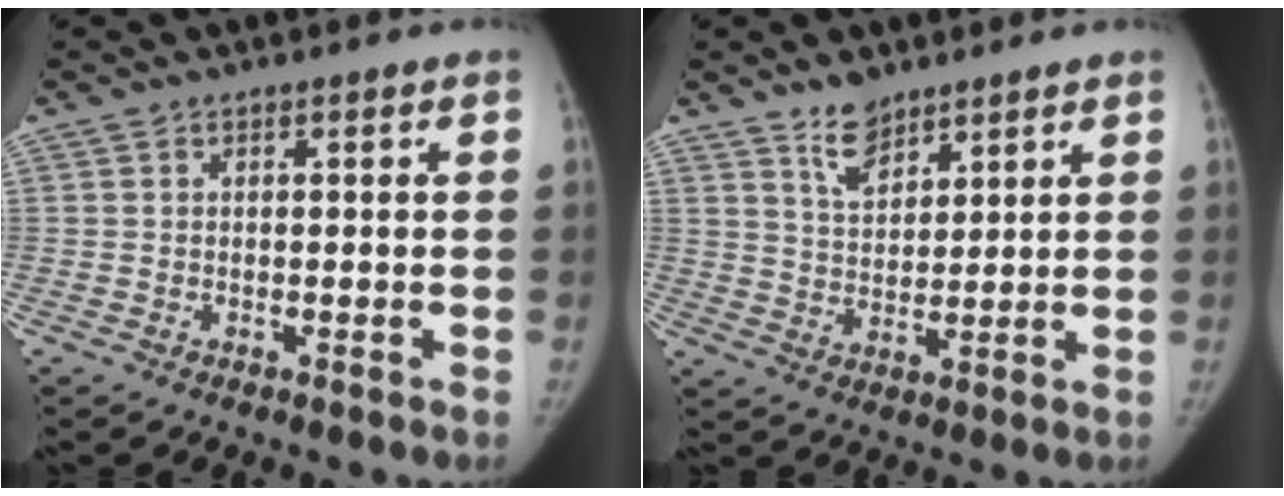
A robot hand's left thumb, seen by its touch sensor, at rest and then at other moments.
{"total": 5.9, "force": [4.6, 2.8, 2.4], "torque": [-0.020, -0.038, 0.088]}